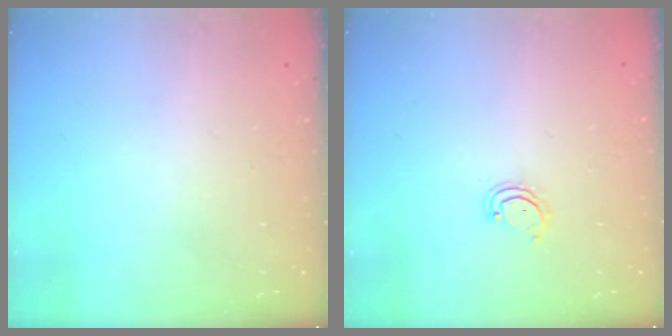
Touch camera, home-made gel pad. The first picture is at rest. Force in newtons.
{"total": 2.9, "press": 2.9, "slide": 0.3}